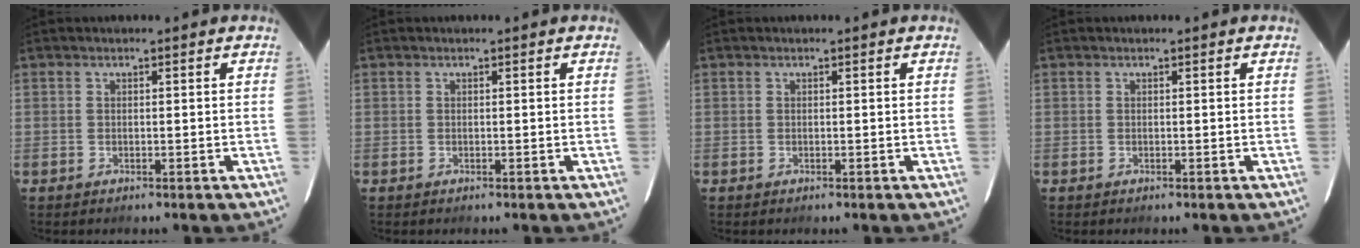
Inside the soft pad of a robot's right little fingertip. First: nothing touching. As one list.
[{"total": 0.0}, {"total": 0.0}, {"total": 0.0}]